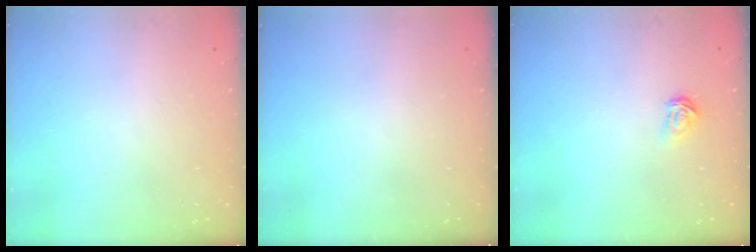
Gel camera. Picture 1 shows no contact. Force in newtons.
{"total": 0.0}
{"total": 2.8, "press": 2.7, "slide": 0.3}